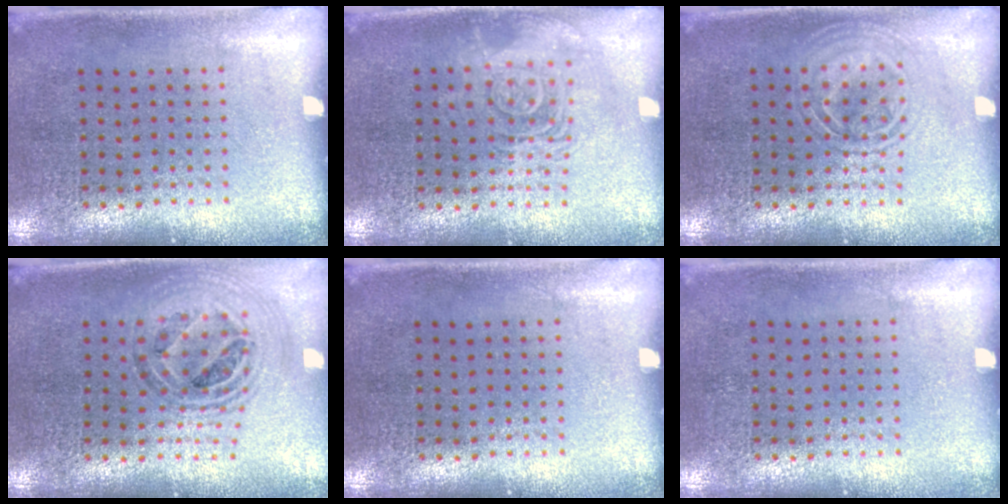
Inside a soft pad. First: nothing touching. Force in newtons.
{"total": 2.8, "press": 2.8, "slide": 0.5}
{"total": 2.1, "press": 2.1, "slide": 0.3}
{"total": 1.0, "press": 1.0, "slide": 0.2}
{"total": 0.0}
{"total": 0.0}